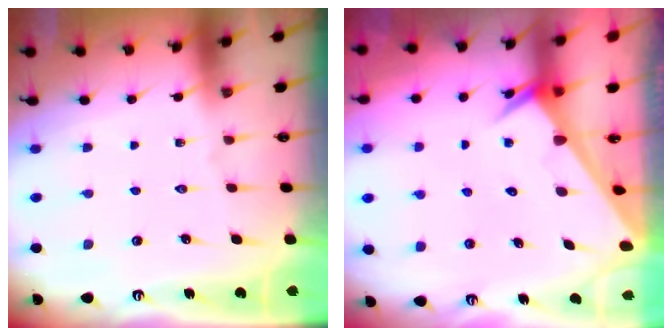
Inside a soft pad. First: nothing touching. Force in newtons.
{"total": 2.5, "press": 2.5, "slide": 0.1}